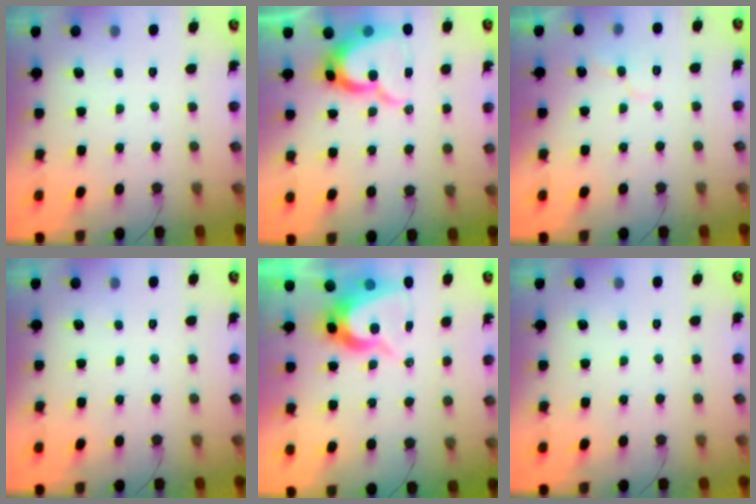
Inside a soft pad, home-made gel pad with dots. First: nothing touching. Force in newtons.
{"total": 13.9, "press": 13.9, "slide": 1.3}
{"total": 7.9, "press": 7.9, "slide": 0.5}
{"total": 0.0}
{"total": 8.8, "press": 8.8, "slide": 0.9}
{"total": 0.0}